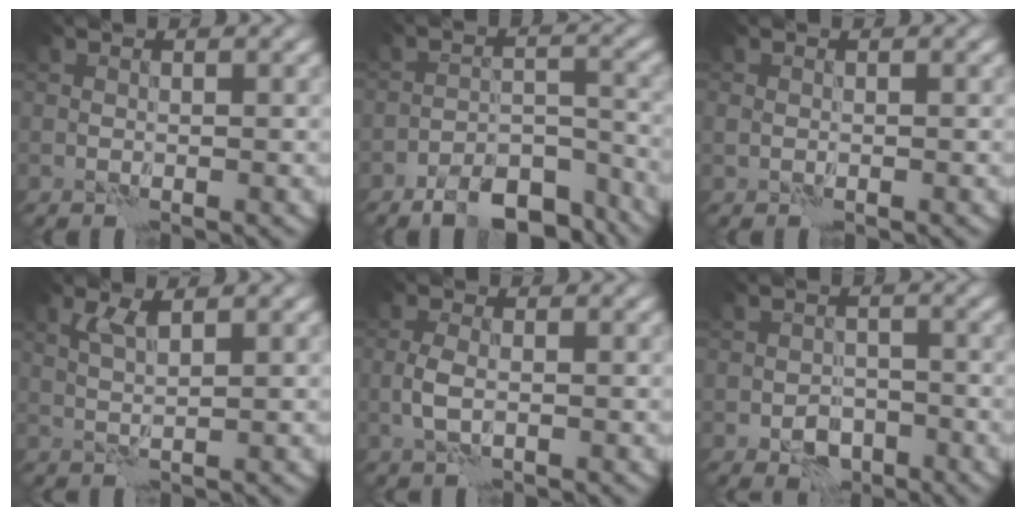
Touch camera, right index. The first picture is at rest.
{"total": 8.2, "force": [-6.6, 3.0, 3.9], "torque": [-0.052, 0.002, -0.106]}
{"total": 0.6, "force": [0.0, 0.6, 0.1], "torque": [-0.001, -0.003, -0.002]}
{"total": 2.1, "force": [1.3, 0.3, 1.7], "torque": [-0.040, 0.001, 0.025]}
{"total": 2.3, "force": [-0.5, 1.2, 2.0], "torque": [-0.046, 0.000, -0.014]}
{"total": 3.4, "force": [-1.7, 2.3, 1.8], "torque": [-0.022, -0.001, -0.033]}